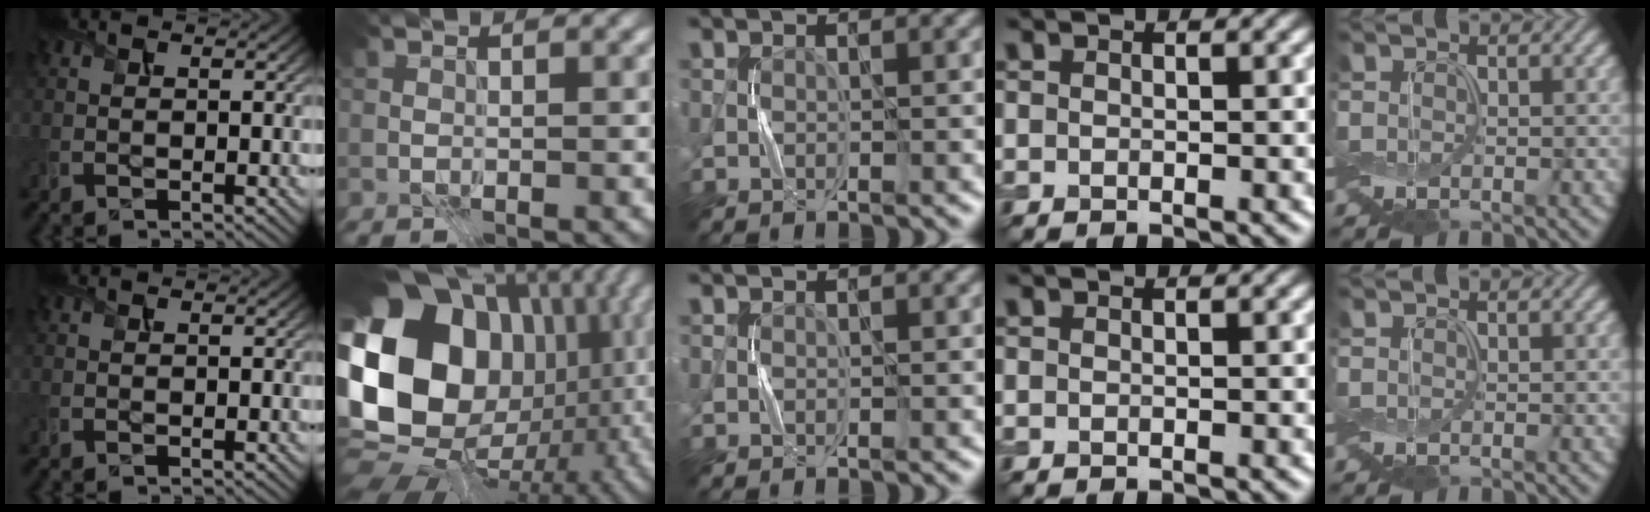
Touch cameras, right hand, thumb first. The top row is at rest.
{"index": {"total": 20.6, "force": [2.2, 15.6, 13.3], "torque": [-0.296, -0.010, 0.072]}}